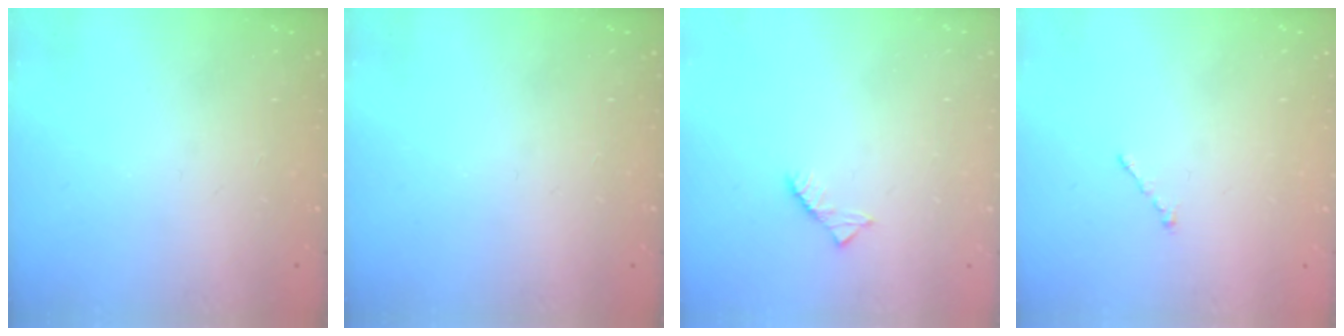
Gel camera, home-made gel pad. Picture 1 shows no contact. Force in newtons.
{"total": 0.0}
{"total": 2.6, "press": 2.6, "slide": 0.4}
{"total": 0.7, "press": 0.7, "slide": 0.2}